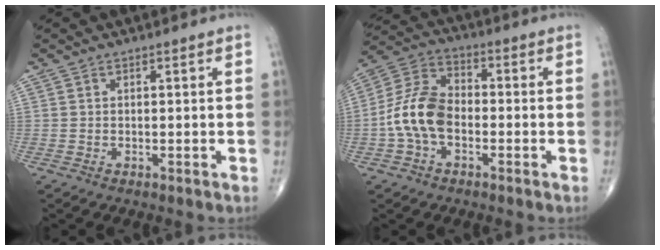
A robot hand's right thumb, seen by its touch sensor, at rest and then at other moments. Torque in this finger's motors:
{"motor_torque": [1.40, 1.46, 0.57, -0.62, 0.23]}